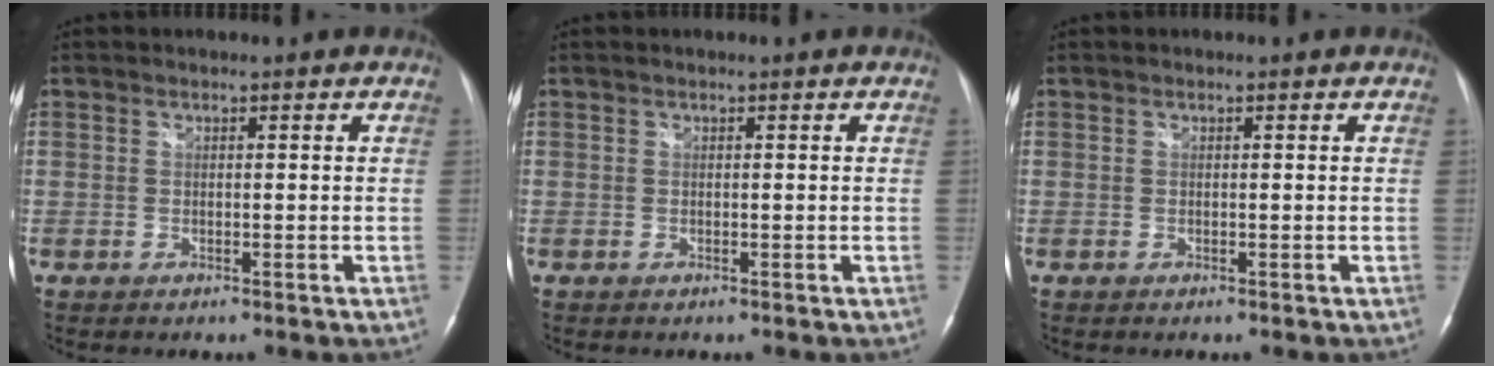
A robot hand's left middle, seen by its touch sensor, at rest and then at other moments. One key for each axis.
{"total": 0.0}
{"total": 0.0}